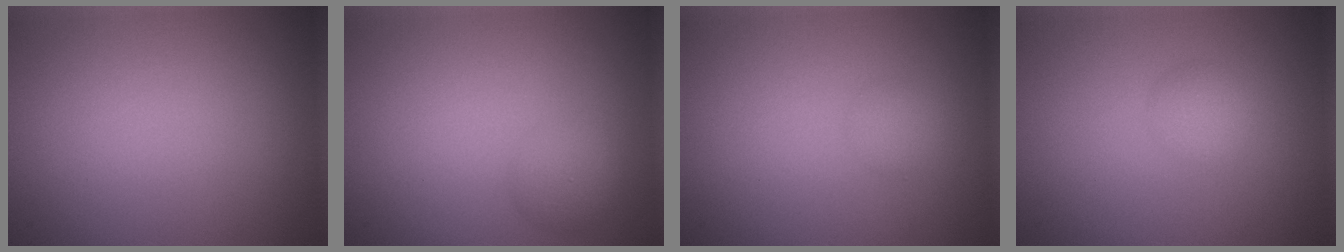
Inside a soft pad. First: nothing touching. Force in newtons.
{"total": 1.9, "press": 1.9, "slide": 0.1}
{"total": 1.3, "press": 1.3, "slide": 0.0}
{"total": 1.7, "press": 1.7, "slide": 0.0}